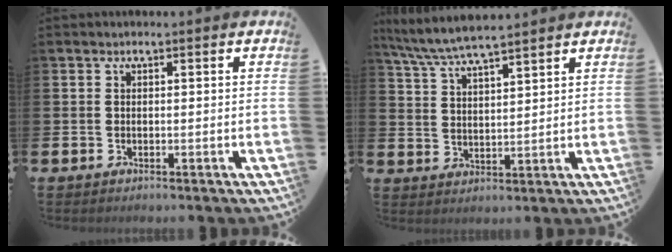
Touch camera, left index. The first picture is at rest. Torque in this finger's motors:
{"motor_torque": [0.37, -0.45, 0.14, 0.21]}